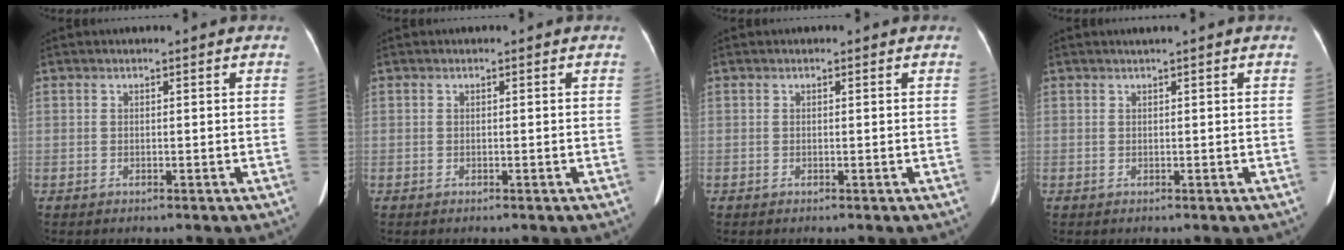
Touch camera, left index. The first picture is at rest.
{"total": 0.0}
{"total": 0.0}
{"total": 0.7, "force": [0.5, -0.2, 0.5], "torque": [-0.016, -0.001, 0.015]}